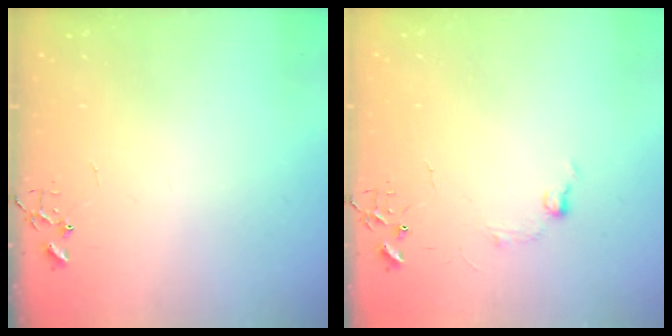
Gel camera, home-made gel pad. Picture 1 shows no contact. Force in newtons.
{"total": 6.4, "press": 6.3, "slide": 0.9}